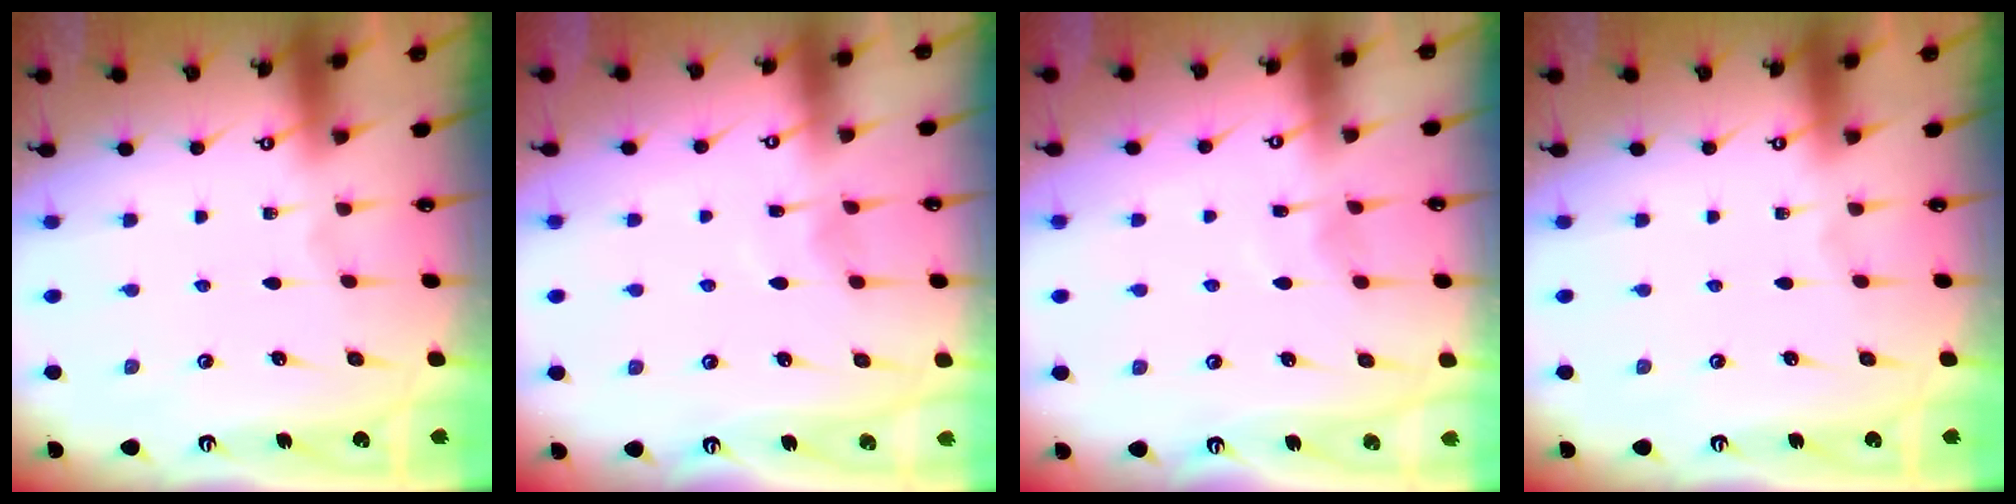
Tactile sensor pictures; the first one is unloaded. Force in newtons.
{"total": 5.1, "press": 5.1, "slide": 0.5}
{"total": 5.1, "press": 5.1, "slide": 0.5}
{"total": 0.0}